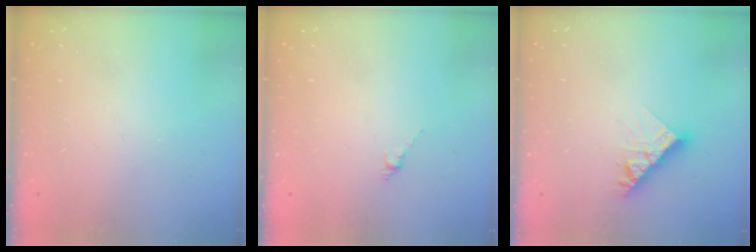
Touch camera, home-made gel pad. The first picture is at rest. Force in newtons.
{"total": 0.0}
{"total": 8.7, "press": 8.7, "slide": 0.8}